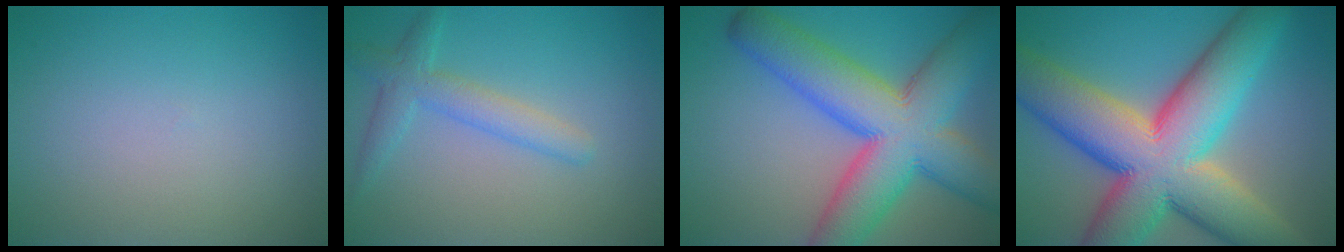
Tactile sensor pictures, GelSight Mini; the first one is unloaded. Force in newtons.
{"total": 3.1, "press": 3.1, "slide": 0.2}
{"total": 12.1, "press": 12.1, "slide": 0.4}
{"total": 16.6, "press": 16.6, "slide": 0.9}